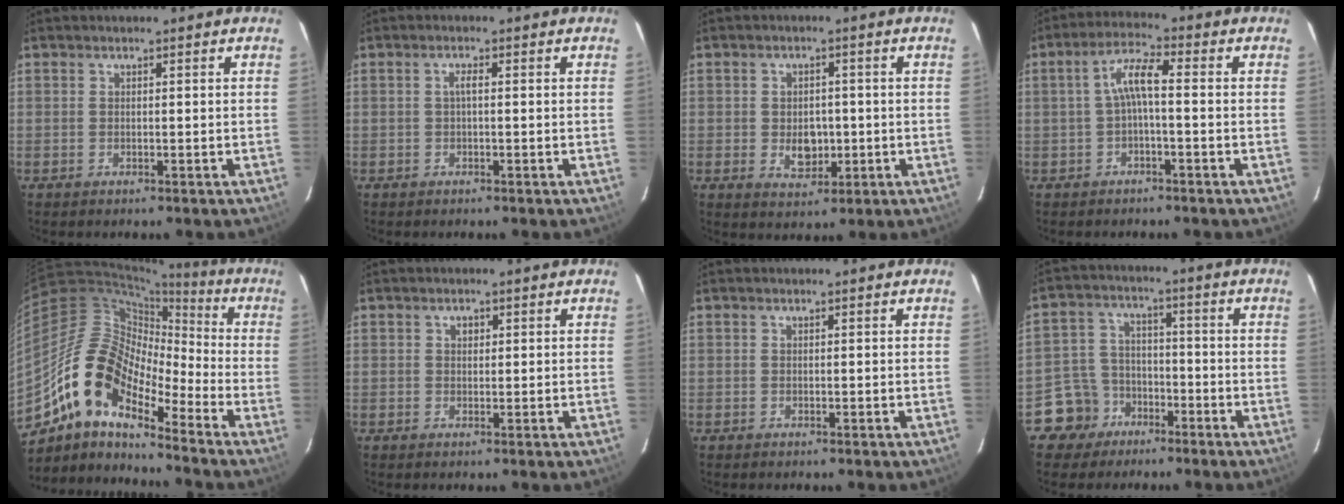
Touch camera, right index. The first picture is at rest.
{"total": 1.0, "force": [-0.1, 0.2, 1.0], "torque": [-0.018, 0.005, -0.003]}
{"total": 5.0, "force": [-1.0, 3.5, 3.5], "torque": [-0.061, -0.002, -0.010]}
{"total": 5.0, "force": [-0.8, 0.9, 4.8], "torque": [-0.103, 0.016, -0.015]}
{"total": 14.7, "force": [-10.3, 5.8, 8.6], "torque": [-0.141, 0.007, -0.211]}
{"total": 1.2, "force": [0.4, 1.0, 0.4], "torque": [-0.005, 0.005, 0.006]}
{"total": 0.0}
{"total": 7.9, "force": [-4.9, 6.2, 0.6], "torque": [-0.036, 0.029, -0.084]}